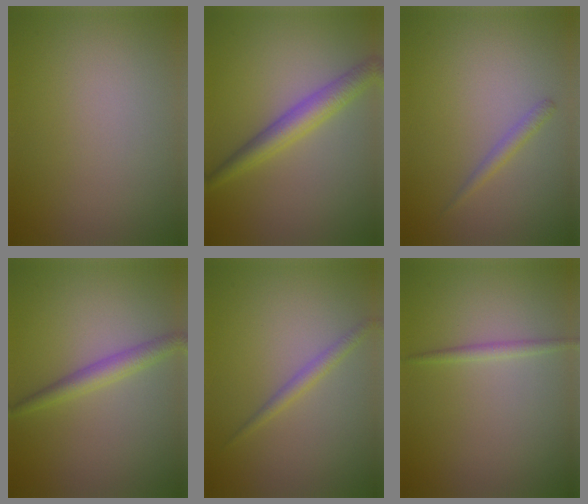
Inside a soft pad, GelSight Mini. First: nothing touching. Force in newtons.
{"total": 3.6, "press": 3.6, "slide": 0.0}
{"total": 1.2, "press": 1.2, "slide": 0.1}
{"total": 2.3, "press": 2.3, "slide": 0.1}
{"total": 1.3, "press": 1.3, "slide": 0.0}
{"total": 1.0, "press": 1.0, "slide": 0.0}